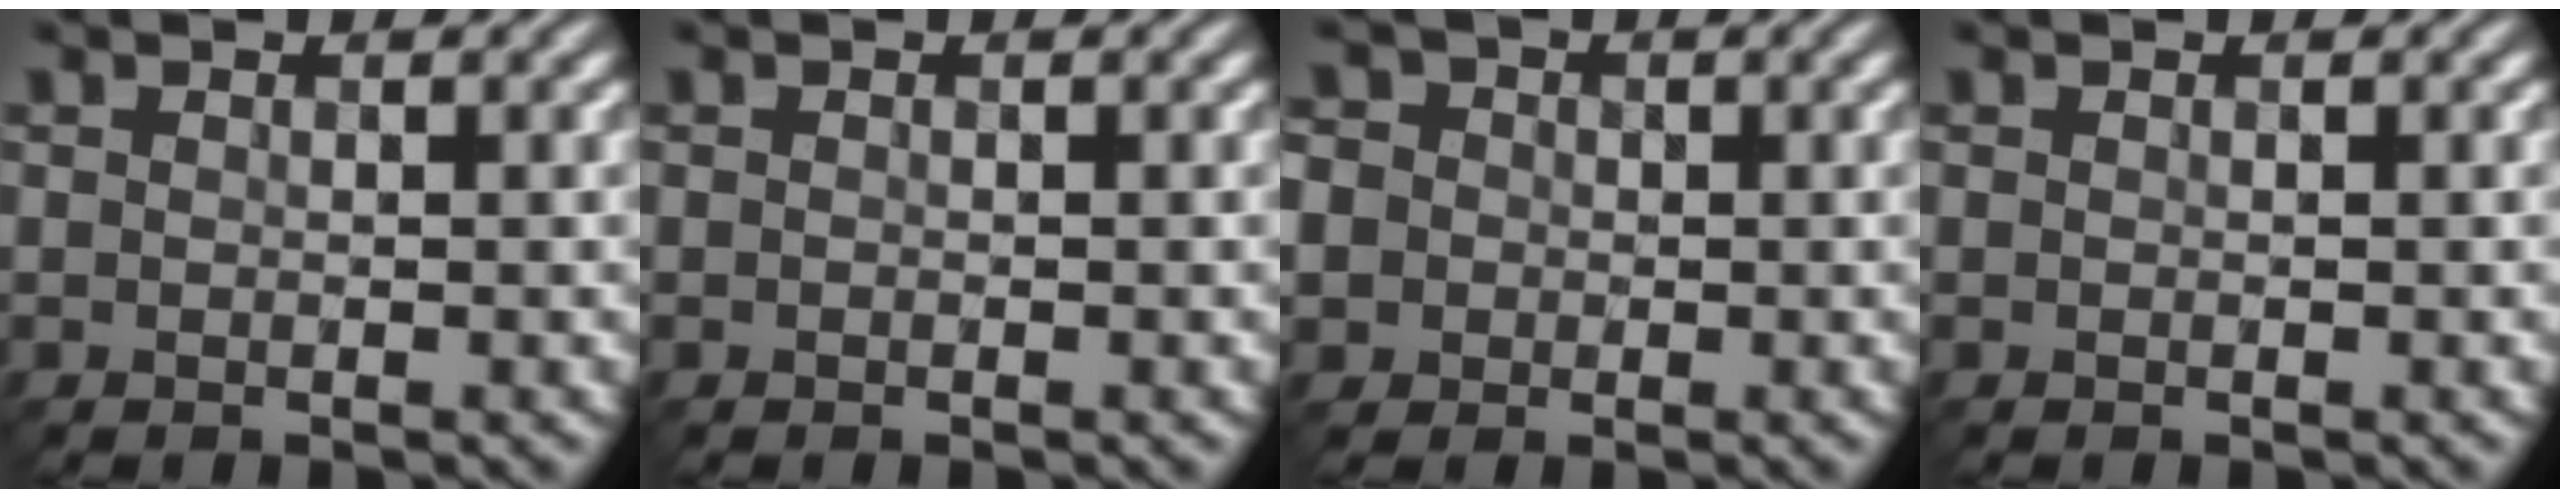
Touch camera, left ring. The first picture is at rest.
{"total": 0.0}
{"total": 7.2, "force": [0.0, 6.6, 2.7], "torque": [-0.061, 0.026, -0.036]}
{"total": 0.0}